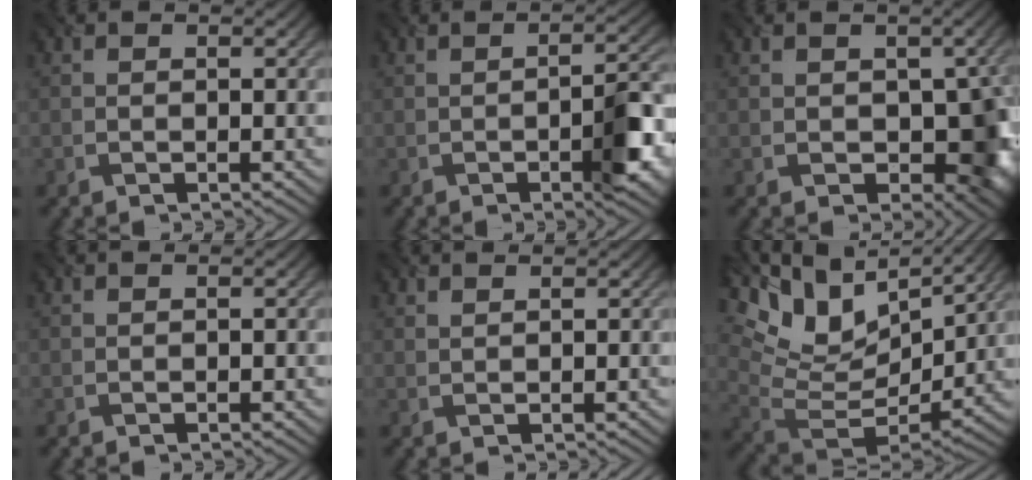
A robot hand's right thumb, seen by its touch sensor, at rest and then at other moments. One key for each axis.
{"total": 6.2, "fx": -1.7, "fy": 1.7, "fz": 5.7, "tx": -0.083, "ty": -0.001, "tz": -0.026}
{"total": 7.8, "fx": -0.5, "fy": 5.1, "fz": 5.9, "tx": -0.085, "ty": -0.021, "tz": 0.002}
{"total": 0.0}
{"total": 1.3, "fx": 1.2, "fy": 0.1, "fz": 0.5, "tx": -0.015, "ty": -0.001, "tz": 0.021}
{"total": 15.5, "fx": 8.0, "fy": 8.3, "fz": 10.4, "tx": -0.221, "ty": 0.017, "tz": 0.145}